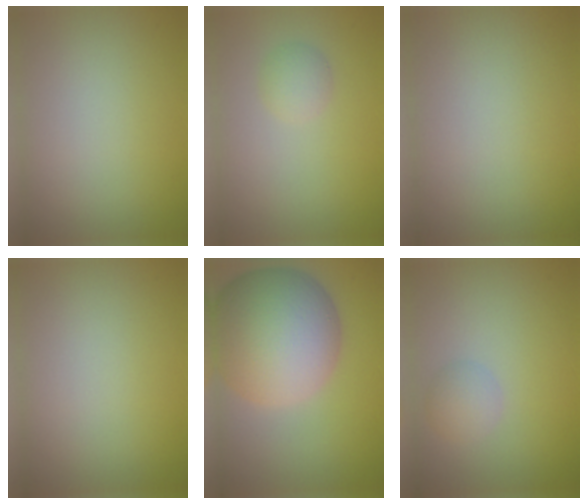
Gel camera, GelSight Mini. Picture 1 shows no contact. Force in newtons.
{"total": 1.5, "press": 1.5, "slide": 0.0}
{"total": 0.0}
{"total": 0.0}
{"total": 13.5, "press": 13.4, "slide": 0.6}
{"total": 1.8, "press": 1.8, "slide": 0.1}